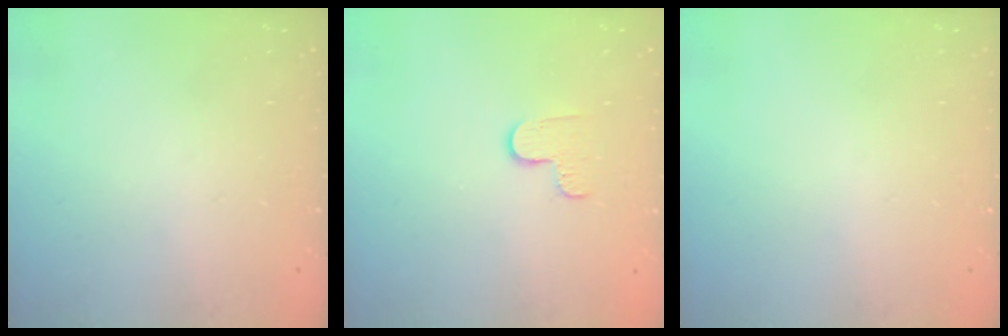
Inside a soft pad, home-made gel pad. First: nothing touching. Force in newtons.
{"total": 5.4, "press": 5.4, "slide": 0.5}
{"total": 0.0}